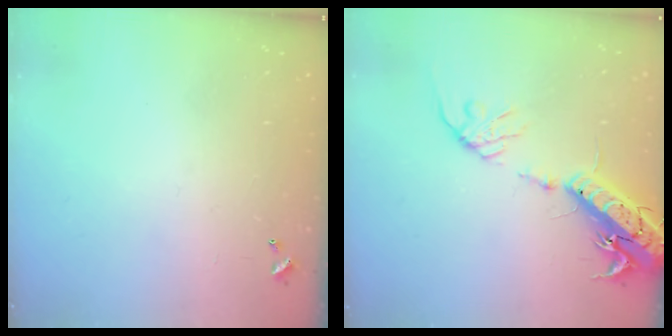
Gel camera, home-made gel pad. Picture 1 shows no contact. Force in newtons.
{"total": 18.1, "press": 17.7, "slide": 3.8}